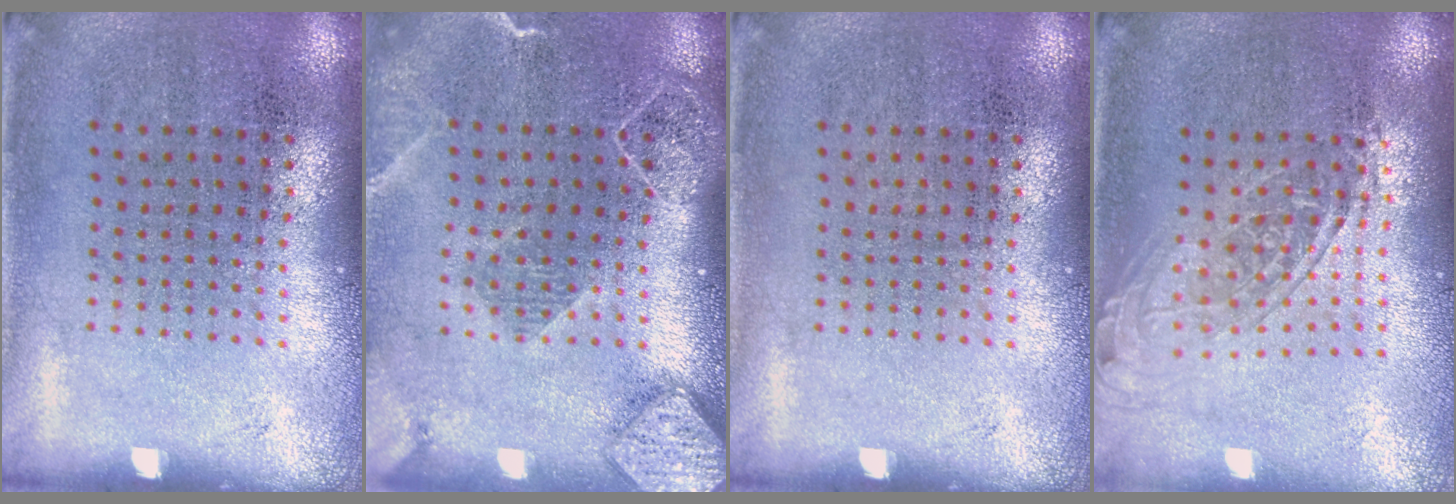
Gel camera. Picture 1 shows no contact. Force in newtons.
{"total": 2.2, "press": 1.9, "slide": 1.1}
{"total": 0.0}
{"total": 1.5, "press": 1.3, "slide": 0.8}